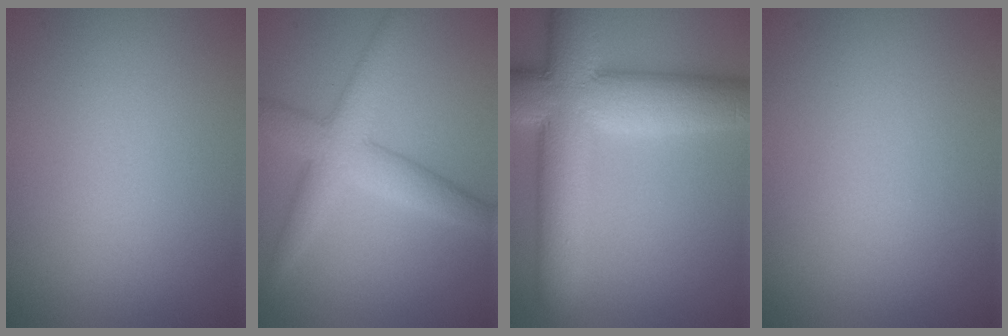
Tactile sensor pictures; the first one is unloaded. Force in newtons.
{"total": 4.7, "press": 4.7, "slide": 0.1}
{"total": 11.8, "press": 11.7, "slide": 0.3}
{"total": 0.0}